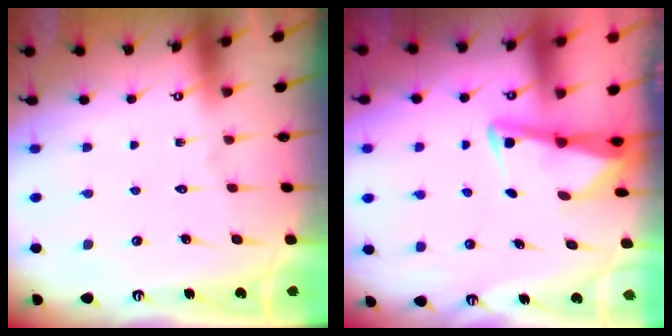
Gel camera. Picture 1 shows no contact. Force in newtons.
{"total": 3.1, "press": 3.1, "slide": 0.4}